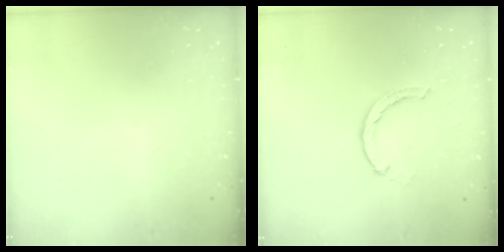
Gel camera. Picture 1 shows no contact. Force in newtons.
{"total": 1.8, "press": 1.8, "slide": 0.2}